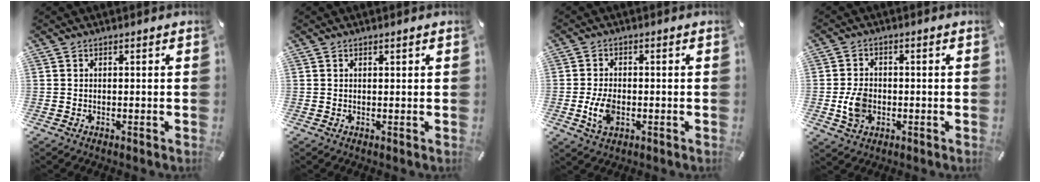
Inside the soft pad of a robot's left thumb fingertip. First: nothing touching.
{"total": 0.6, "force": [0.3, 0.1, 0.4], "torque": [-0.008, 0.002, 0.006]}
{"total": 5.9, "force": [-1.3, 3.7, 4.4], "torque": [-0.107, -0.003, -0.027]}
{"total": 6.3, "force": [-1.2, 4.8, 3.8], "torque": [-0.083, -0.001, -0.025]}